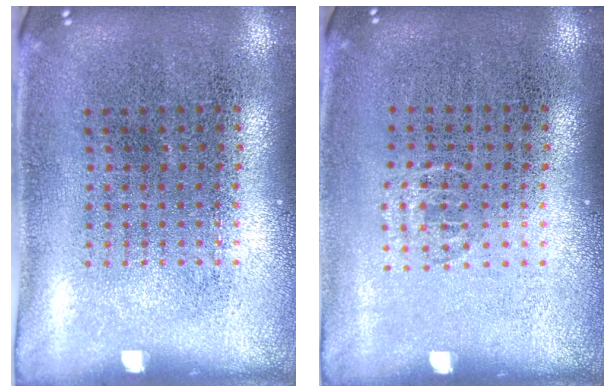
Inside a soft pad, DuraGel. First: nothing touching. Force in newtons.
{"total": 0.5, "press": 0.4, "slide": 0.3}